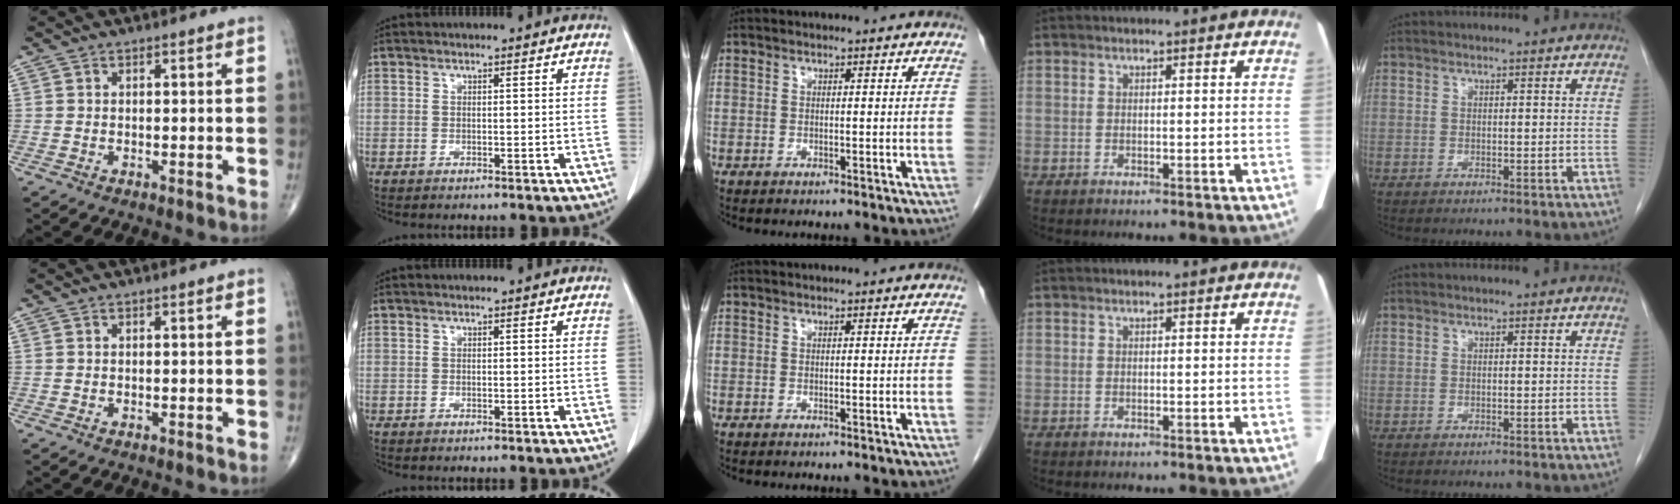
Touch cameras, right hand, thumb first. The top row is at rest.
{}